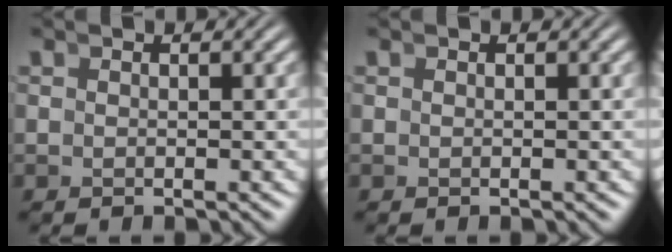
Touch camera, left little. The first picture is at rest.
{"total": 0.0}